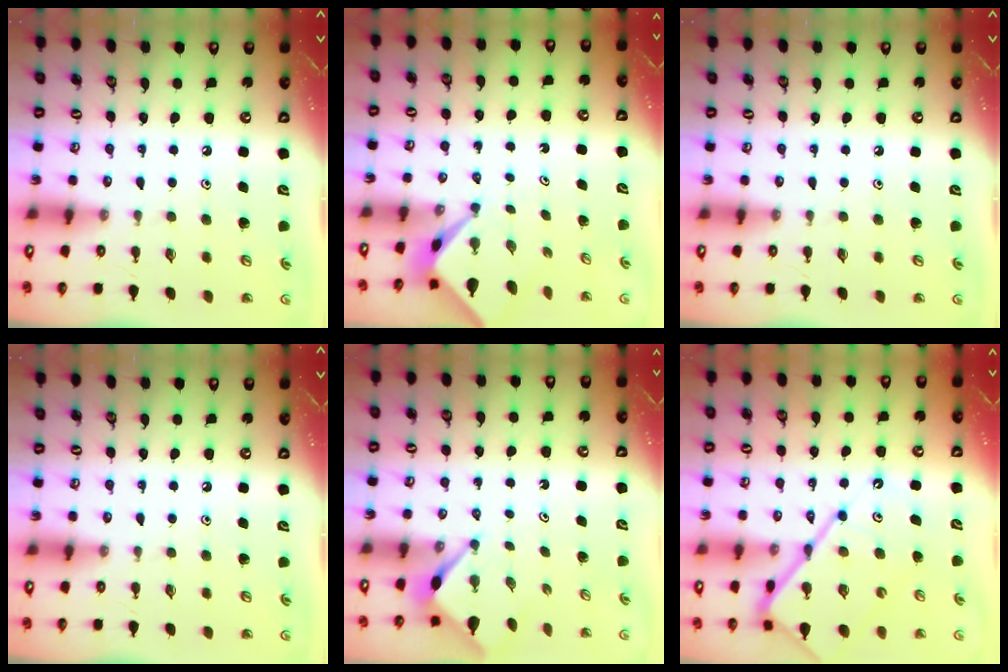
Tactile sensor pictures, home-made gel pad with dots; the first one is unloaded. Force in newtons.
{"total": 2.1, "press": 2.1, "slide": 0.3}
{"total": 0.0}
{"total": 0.0}
{"total": 3.0, "press": 3.0, "slide": 0.3}
{"total": 16.1, "press": 16.0, "slide": 1.7}